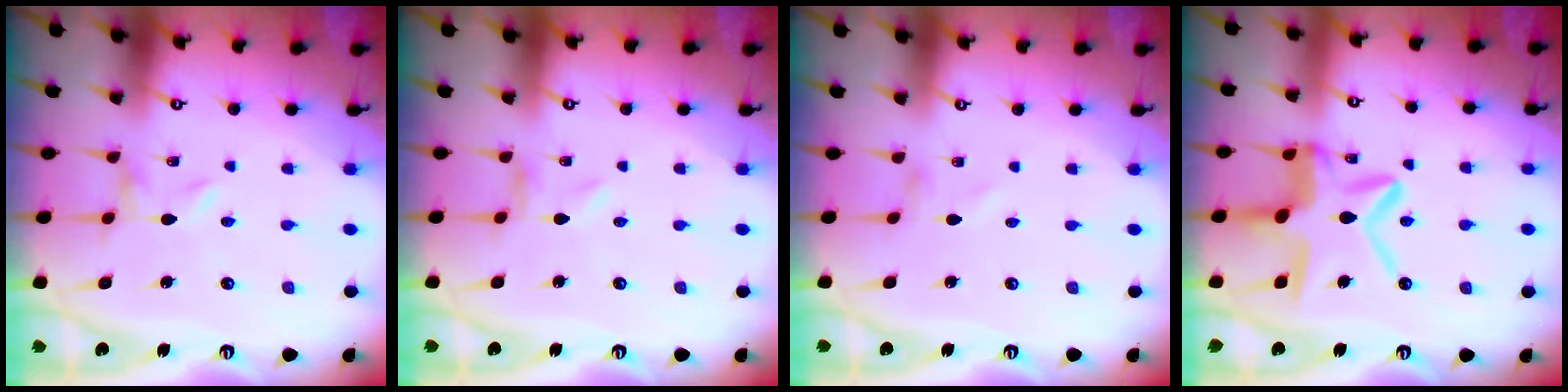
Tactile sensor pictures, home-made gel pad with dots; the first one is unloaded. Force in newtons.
{"total": 0.0}
{"total": 1.4, "press": 1.4, "slide": 0.1}
{"total": 14.9, "press": 14.8, "slide": 1.4}